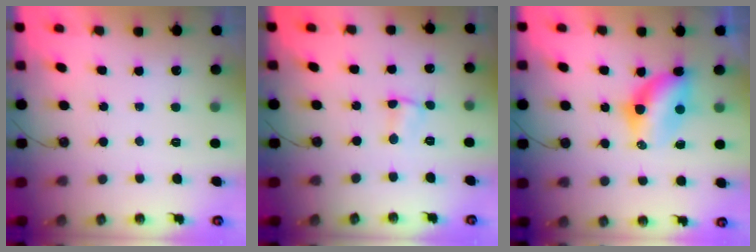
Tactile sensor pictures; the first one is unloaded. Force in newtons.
{"total": 3.8, "press": 1.6, "slide": 3.4}
{"total": 8.7, "press": 7.8, "slide": 3.7}